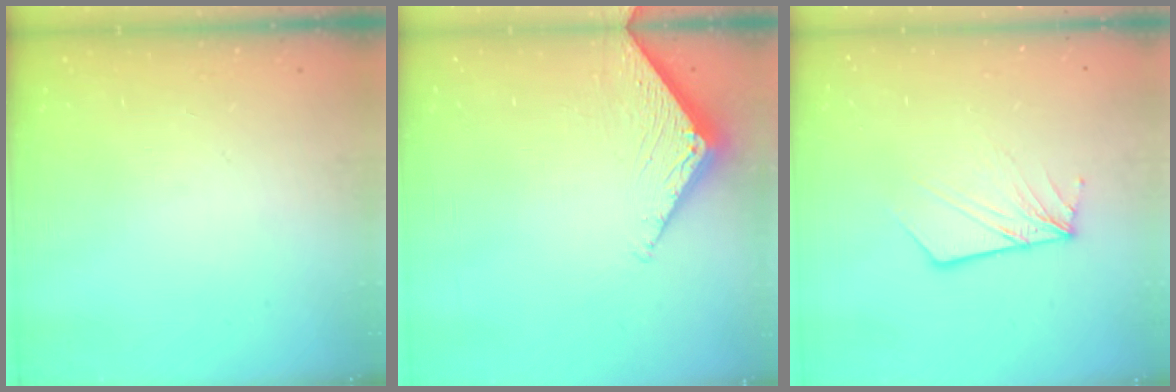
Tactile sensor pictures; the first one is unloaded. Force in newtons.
{"total": 2.8, "press": 2.8, "slide": 0.3}
{"total": 9.3, "press": 9.2, "slide": 1.3}